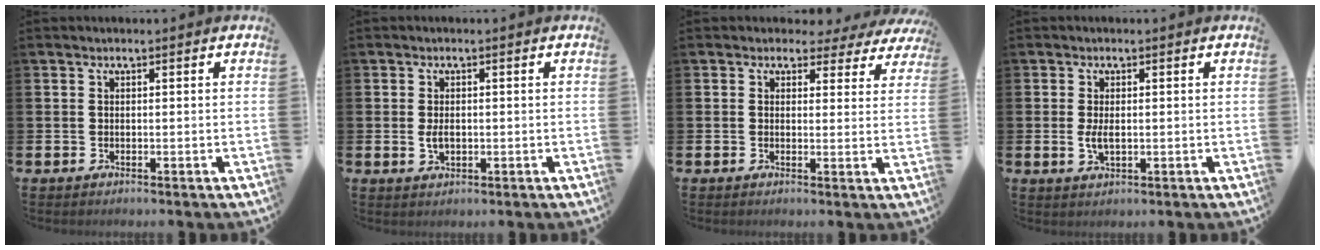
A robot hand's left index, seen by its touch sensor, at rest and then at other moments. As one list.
[{"total": 1.9, "force": [0.0, 1.1, 1.5], "torque": [-0.031, 0.006, -0.002]}, {"total": 2.3, "force": [1.7, 1.6, 0.3], "torque": [-0.002, -0.013, 0.021]}, {"total": 2.4, "force": [0.1, 1.1, 2.1], "torque": [-0.042, 0.003, 0.000]}]